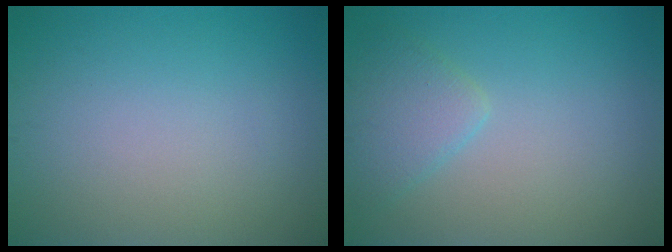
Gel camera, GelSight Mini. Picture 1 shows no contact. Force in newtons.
{"total": 2.5, "press": 2.5, "slide": 0.2}